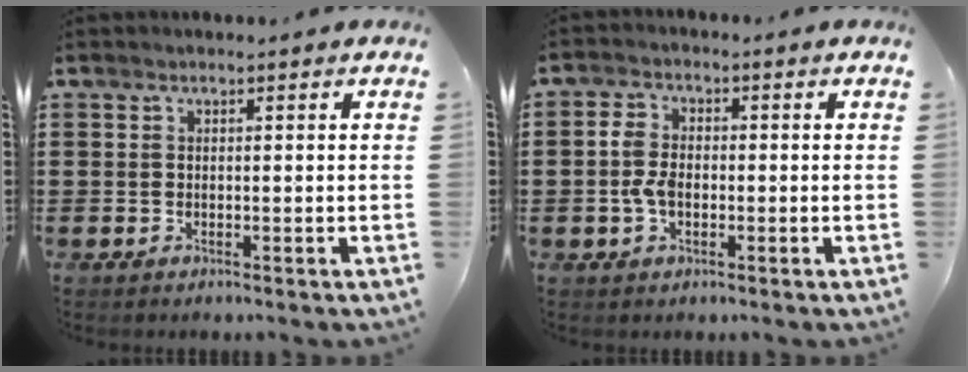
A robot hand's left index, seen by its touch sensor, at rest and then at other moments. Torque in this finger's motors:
{"motor_torque": [1.09, 1.05, 0.20, 0.05]}